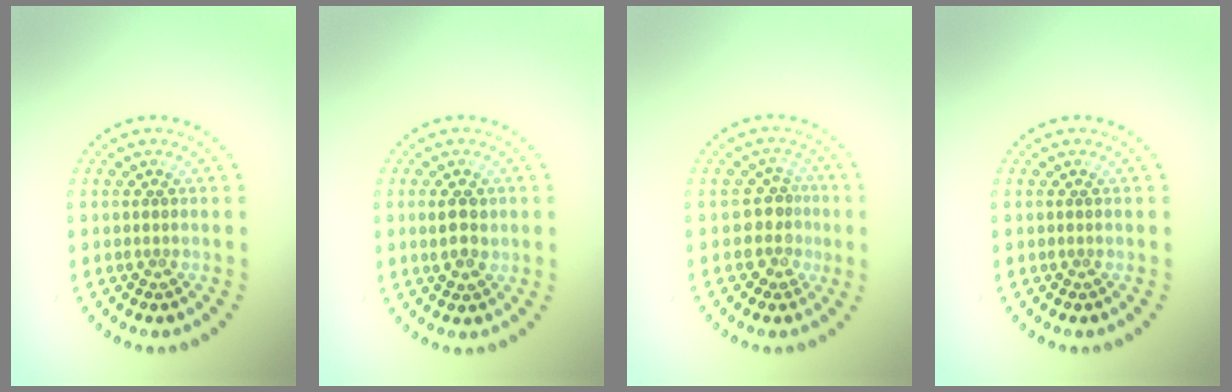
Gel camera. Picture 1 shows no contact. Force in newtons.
{"total": 2.4, "press": 2.4, "slide": 0.4}
{"total": 2.7, "press": 2.1, "slide": 1.7}
{"total": 0.0}